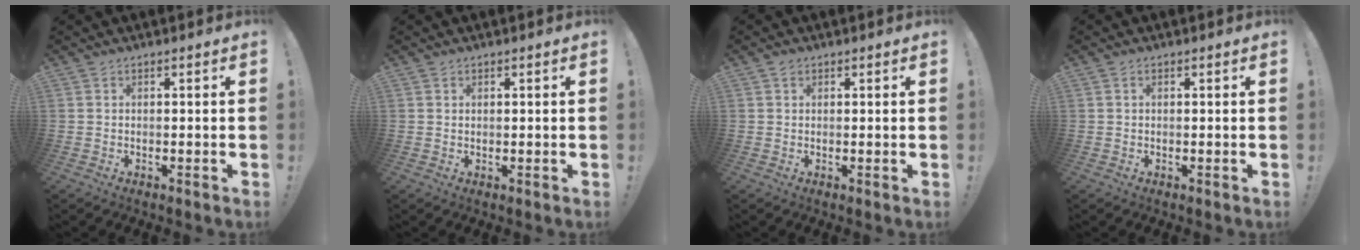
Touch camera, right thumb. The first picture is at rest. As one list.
[{"total": 0.7, "force": [0.5, 0.4, 0.2], "torque": [-0.002, 0.000, 0.010]}, {"total": 0.8, "force": [0.7, 0.4, 0.3], "torque": [-0.002, -0.001, 0.012]}, {"total": 0.6, "force": [0.2, 0.4, 0.4], "torque": [-0.006, 0.001, 0.003]}]